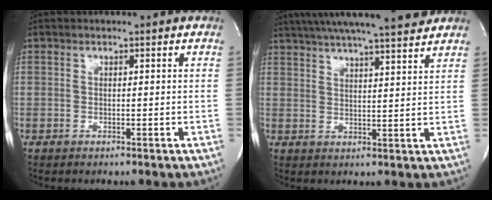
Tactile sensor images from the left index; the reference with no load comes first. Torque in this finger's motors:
{"motor_torque": [0.30, -0.43, 0.78, 0.19]}